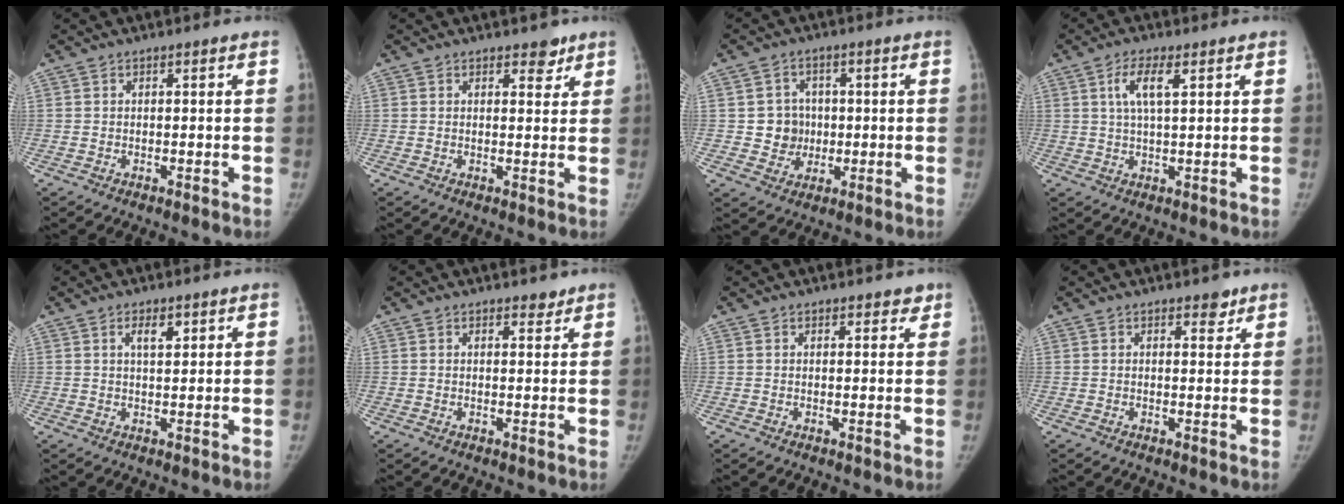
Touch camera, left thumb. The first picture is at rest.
{"total": 2.6, "force": [1.9, 1.4, 1.0], "torque": [0.006, -0.012, 0.026]}
{"total": 6.3, "force": [0.0, 6.0, 1.7], "torque": [0.005, 0.010, 0.001]}
{"total": 5.3, "force": [2.0, 1.6, 4.7], "torque": [-0.092, -0.002, 0.042]}
{"total": 3.1, "force": [1.6, 1.3, 2.3], "torque": [-0.031, -0.008, 0.027]}
{"total": 1.5, "force": [1.3, 0.7, 0.4], "torque": [0.006, -0.009, 0.015]}
{"total": 1.9, "force": [1.5, 1.0, 0.5], "torque": [0.015, -0.006, 0.012]}
{"total": 2.1, "force": [1.6, 1.1, 0.9], "torque": [0.005, -0.009, 0.019]}